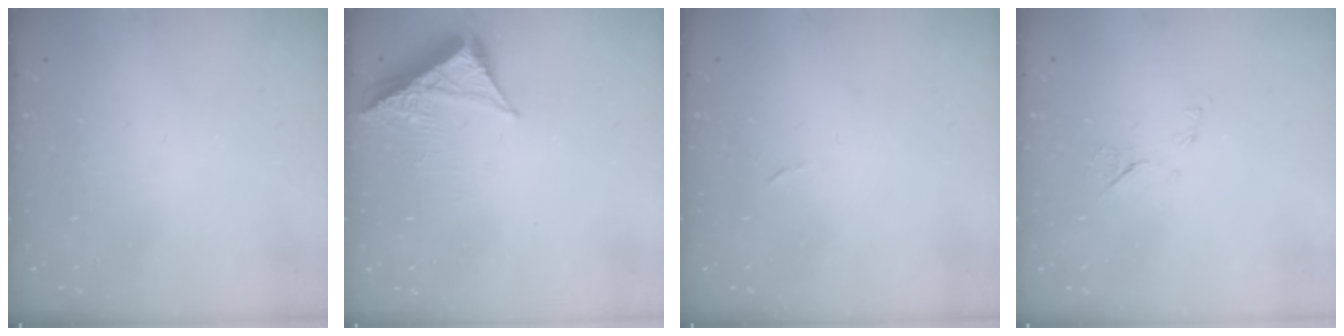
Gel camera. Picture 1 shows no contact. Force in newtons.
{"total": 6.3, "press": 6.2, "slide": 0.9}
{"total": 2.3, "press": 2.3, "slide": 0.4}
{"total": 6.3, "press": 6.3, "slide": 0.6}